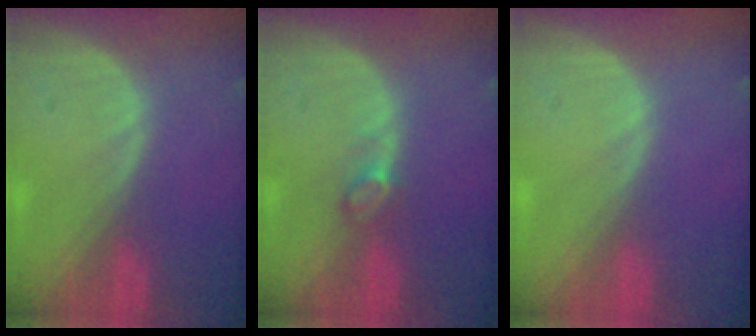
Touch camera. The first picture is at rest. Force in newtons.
{"total": 2.0, "press": 1.9, "slide": 0.2}
{"total": 0.0}